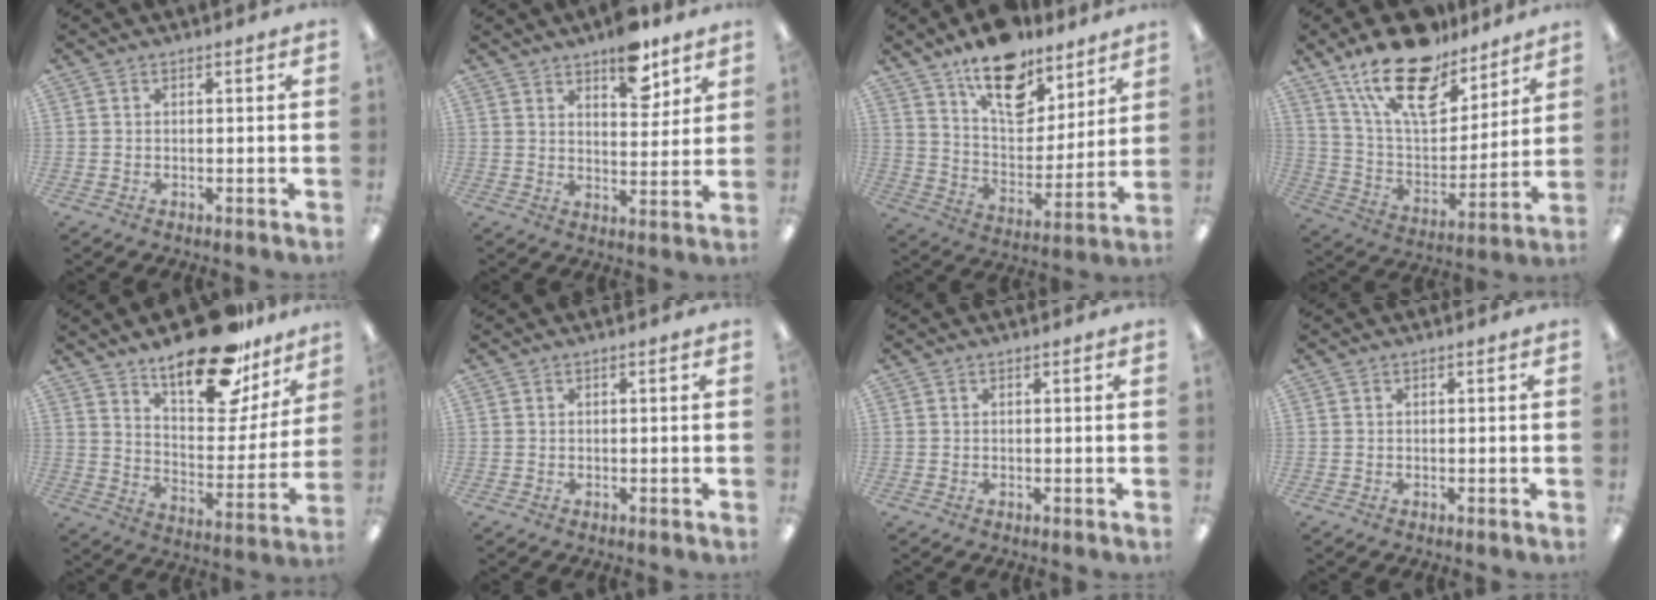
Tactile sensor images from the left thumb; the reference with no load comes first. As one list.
[{"total": 10.0, "force": [7.1, 4.4, 5.5], "torque": [-0.055, -0.040, 0.117]}, {"total": 16.7, "force": [12.6, 8.2, 7.4], "torque": [-0.120, -0.082, 0.223]}, {"total": 20.8, "force": [14.6, 9.5, 11.3], "torque": [-0.205, -0.083, 0.260]}, {"total": 22.4, "force": [17.0, 8.4, 11.8], "torque": [-0.172, -0.111, 0.287]}, {"total": 0.0}, {"total": 0.0}, {"total": 0.0}]